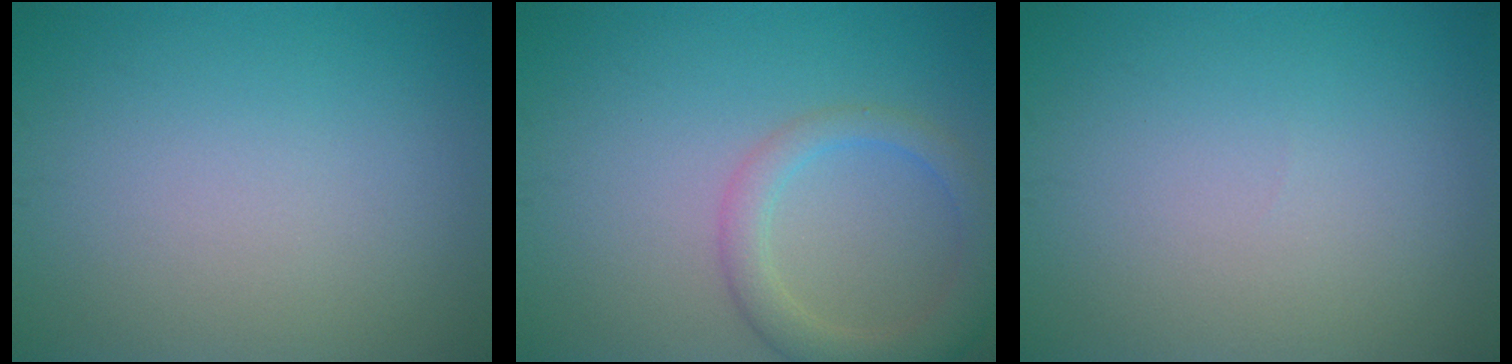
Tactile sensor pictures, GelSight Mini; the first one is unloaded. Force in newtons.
{"total": 3.7, "press": 3.7, "slide": 0.2}
{"total": 0.0}